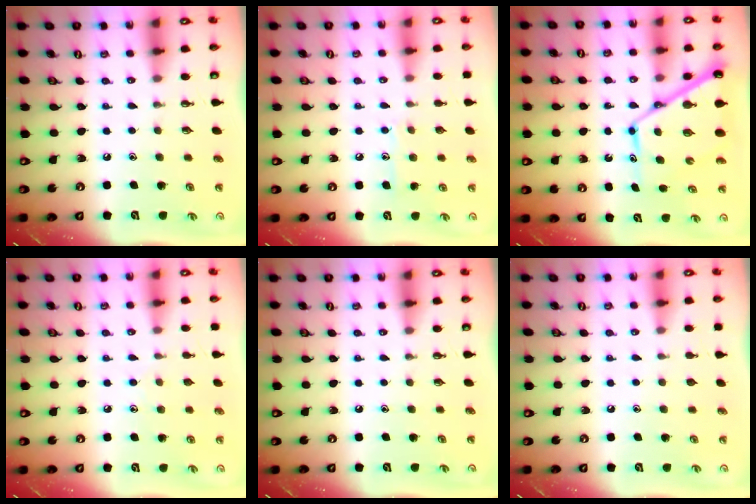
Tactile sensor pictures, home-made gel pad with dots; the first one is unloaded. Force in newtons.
{"total": 8.3, "press": 8.2, "slide": 0.5}
{"total": 13.9, "press": 13.8, "slide": 1.4}
{"total": 6.0, "press": 5.9, "slide": 0.7}
{"total": 0.0}
{"total": 0.0}